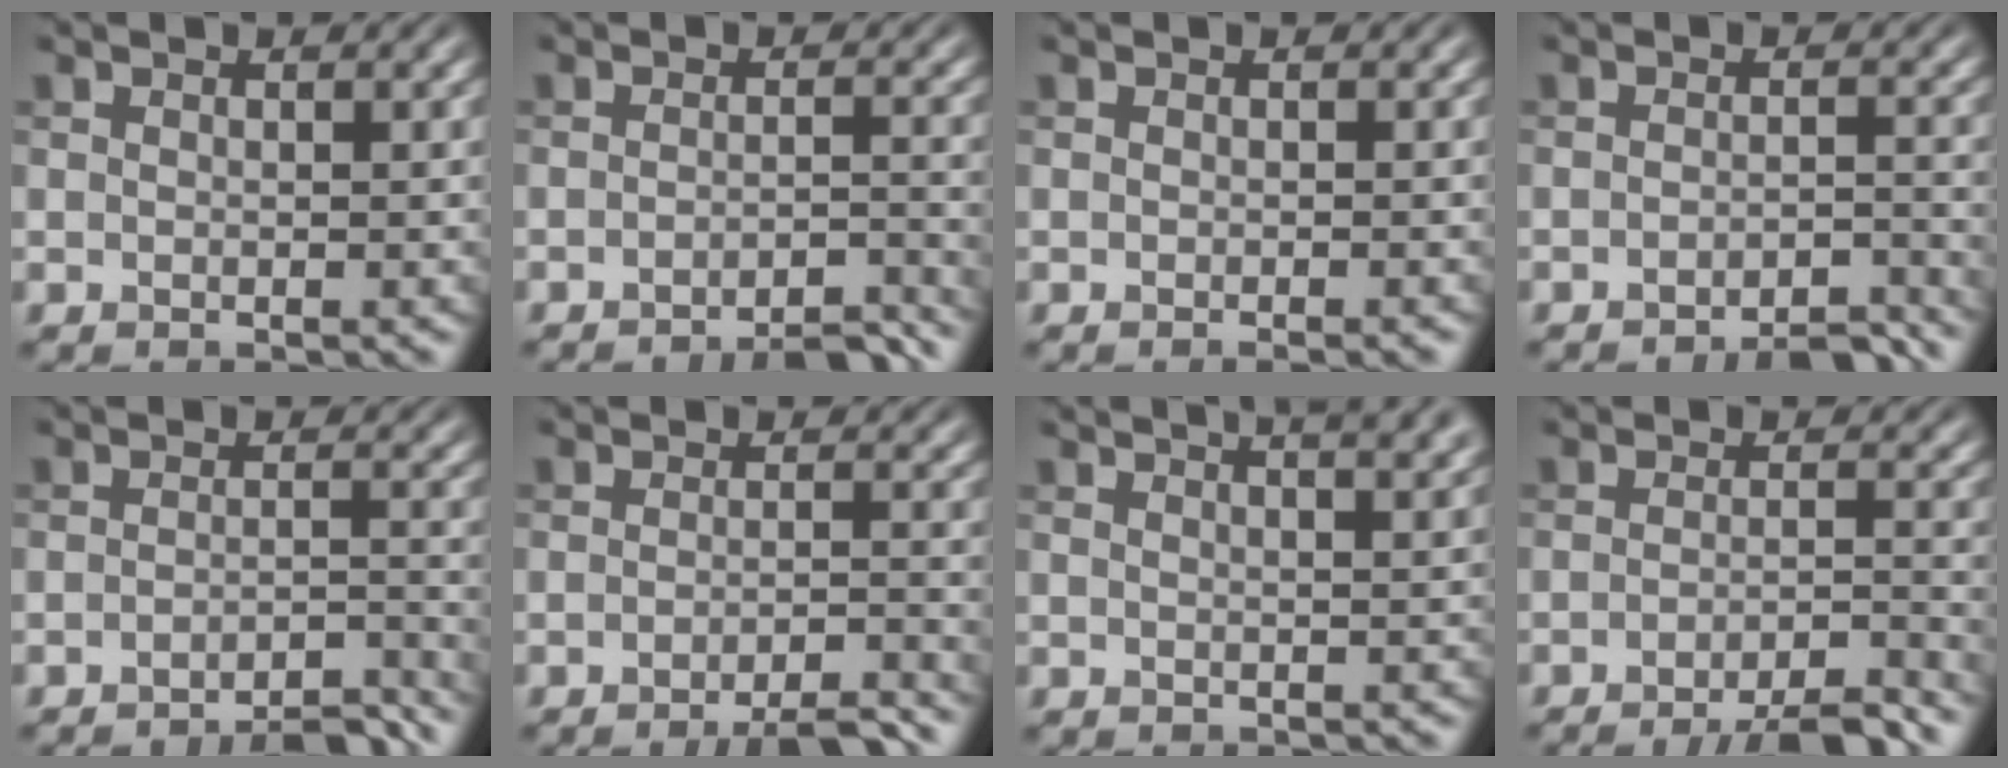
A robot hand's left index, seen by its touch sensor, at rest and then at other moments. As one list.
[{"total": 4.2, "force": [-3.7, 0.5, 2.0], "torque": [-0.013, 0.010, -0.057]}, {"total": 1.1, "force": [-0.6, 0.2, 0.9], "torque": [-0.005, -0.002, -0.010]}, {"total": 3.8, "force": [-3.4, 0.5, 1.7], "torque": [-0.011, 0.011, -0.053]}, {"total": 4.7, "force": [-4.1, 0.6, 2.1], "torque": [-0.015, 0.012, -0.061]}, {"total": 4.8, "force": [-3.7, 0.7, 3.0], "torque": [-0.038, -0.001, -0.058]}, {"total": 8.6, "force": [5.4, 3.6, 5.6], "torque": [-0.017, 0.054, 0.031]}, {"total": 6.4, "force": [-5.0, 1.0, 3.9], "torque": [-0.052, 0.003, -0.077]}]